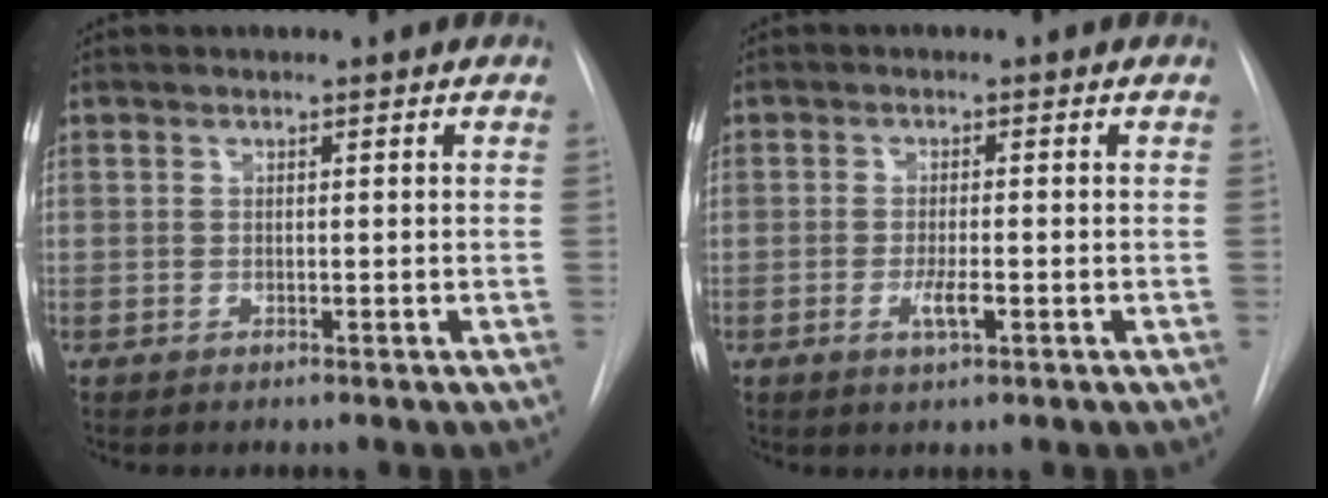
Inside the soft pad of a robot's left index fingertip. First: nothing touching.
{"total": 2.7, "force": [-1.0, 0.4, 2.5], "torque": [-0.048, -0.003, -0.014]}